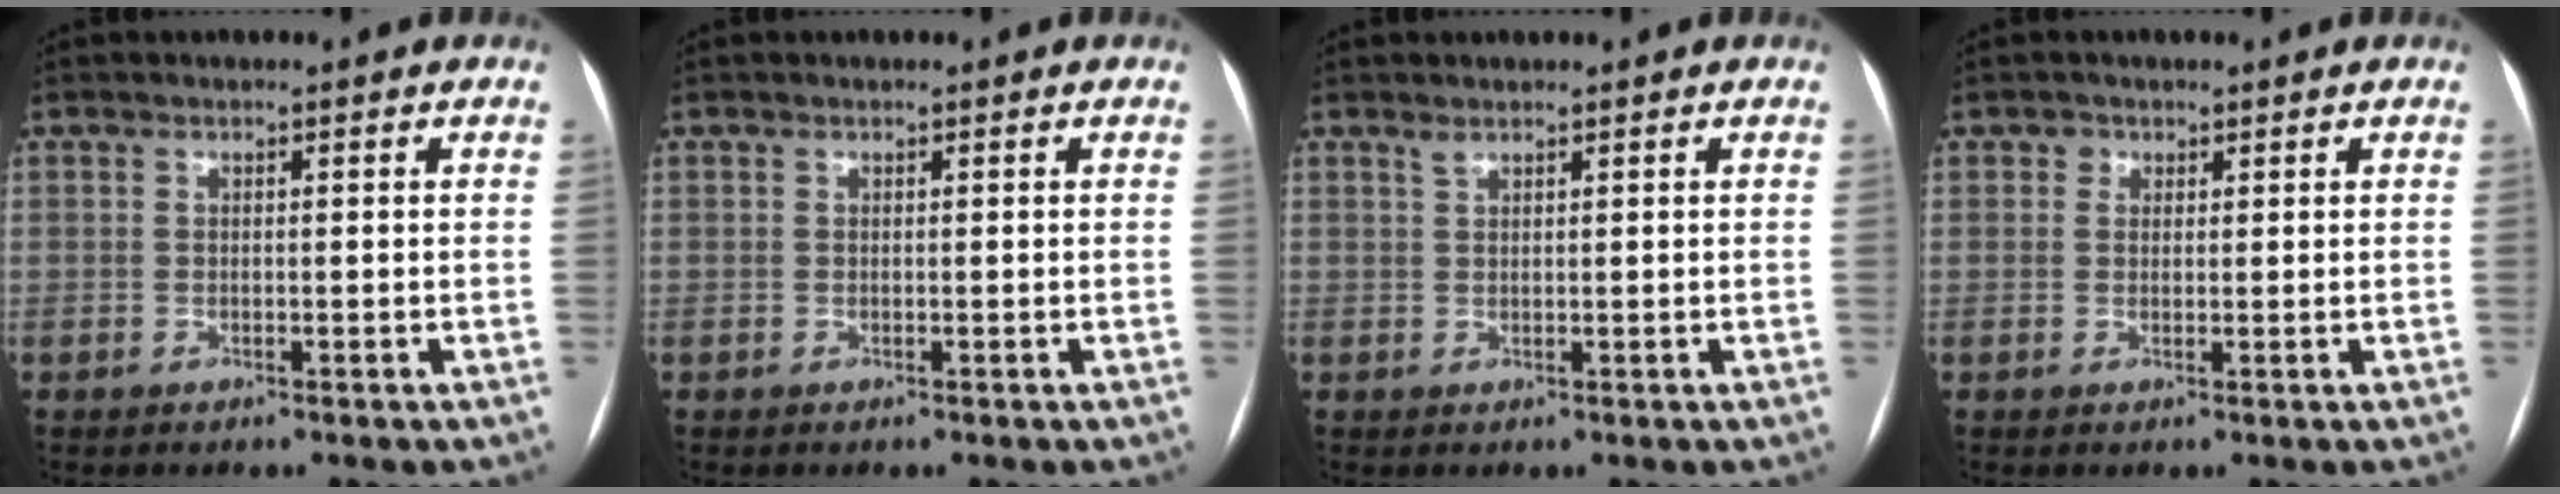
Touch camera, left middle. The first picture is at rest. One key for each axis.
{"total": 0.0}
{"total": 0.8, "fx": 0.8, "fy": 0.1, "fz": 0.3, "tx": -0.010, "ty": -0.001, "tz": 0.018}
{"total": 1.2, "fx": 0.7, "fy": 1.1, "fz": 0.1, "tx": 0.005, "ty": -0.003, "tz": 0.006}